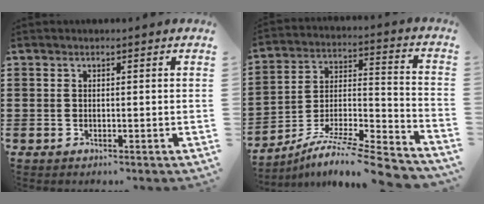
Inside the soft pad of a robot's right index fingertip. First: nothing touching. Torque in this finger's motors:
{"motor_torque": [0.73, 0.85, 0.17, 0.04]}